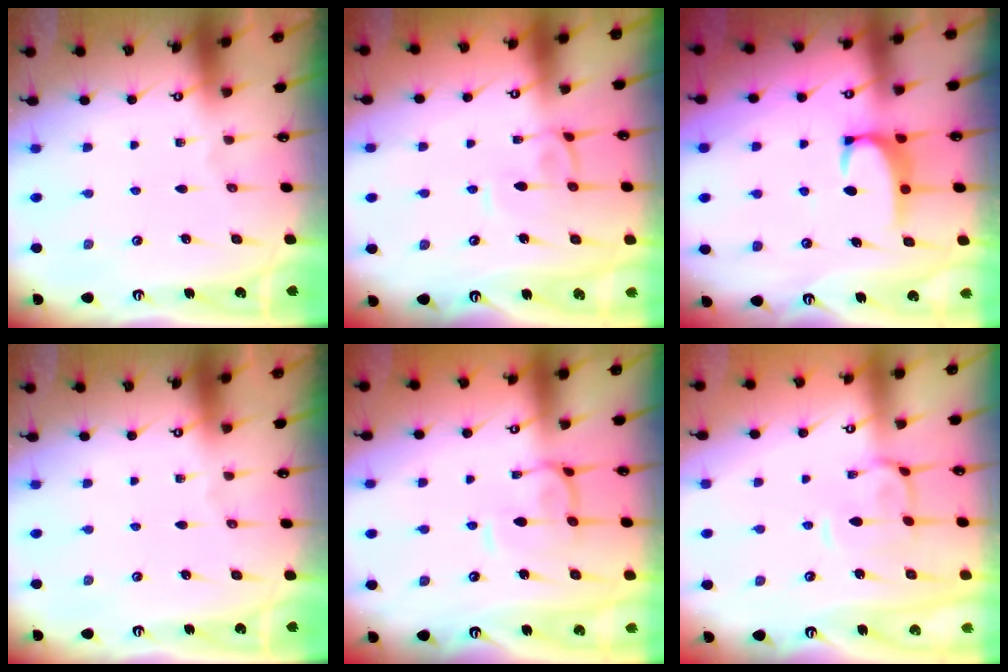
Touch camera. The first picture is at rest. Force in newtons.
{"total": 1.3, "press": 1.2, "slide": 0.5}
{"total": 2.6, "press": 2.6, "slide": 0.5}
{"total": 0.0}
{"total": 1.8, "press": 1.6, "slide": 0.7}
{"total": 1.6, "press": 1.4, "slide": 0.9}